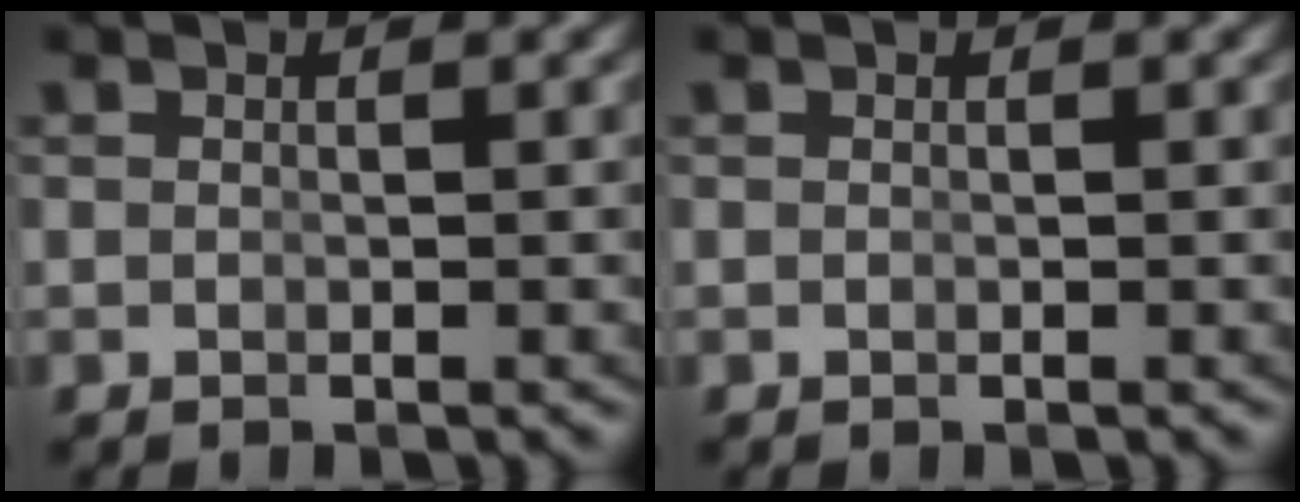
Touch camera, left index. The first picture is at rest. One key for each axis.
{"total": 0.0}